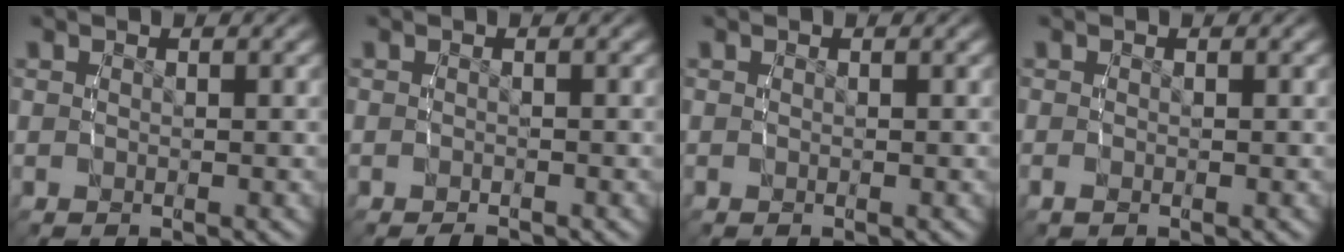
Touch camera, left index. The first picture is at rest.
{"total": 1.2, "force": [-1.2, 0.4, 0.1], "torque": [-0.011, -0.004, -0.019]}
{"total": 0.0}
{"total": 0.9, "force": [-0.6, 0.5, 0.2], "torque": [-0.013, -0.006, -0.011]}